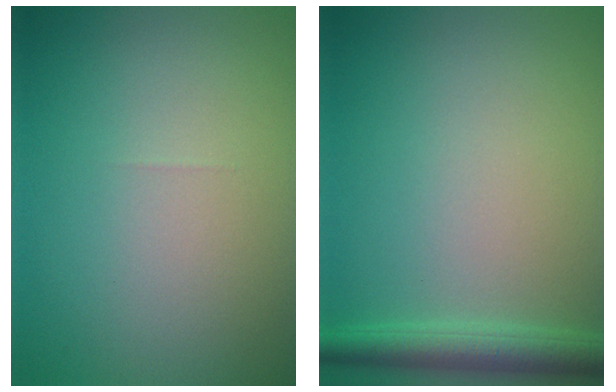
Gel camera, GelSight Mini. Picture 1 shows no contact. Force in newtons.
{"total": 3.1, "press": 3.1, "slide": 0.2}